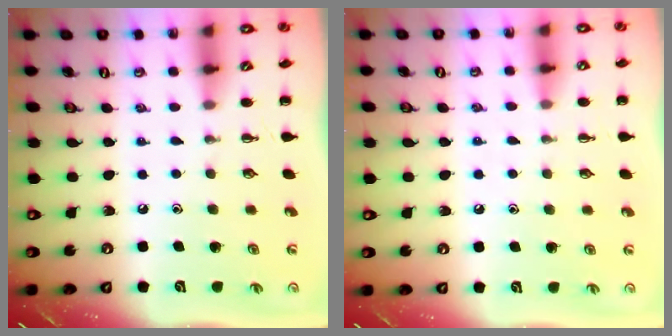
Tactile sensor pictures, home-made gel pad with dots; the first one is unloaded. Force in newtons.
{"total": 6.5, "press": 6.1, "slide": 2.2}